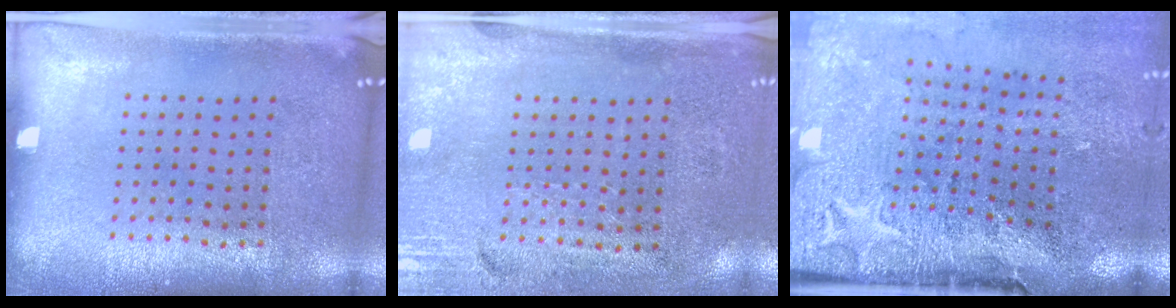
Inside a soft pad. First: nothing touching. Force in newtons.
{"total": 3.4, "press": 2.9, "slide": 1.7}
{"total": 4.8, "press": 3.8, "slide": 2.9}